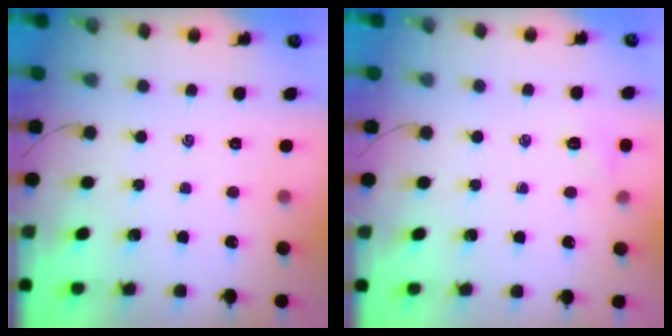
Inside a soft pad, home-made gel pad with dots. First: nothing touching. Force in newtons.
{"total": 6.1, "press": 6.1, "slide": 1.1}